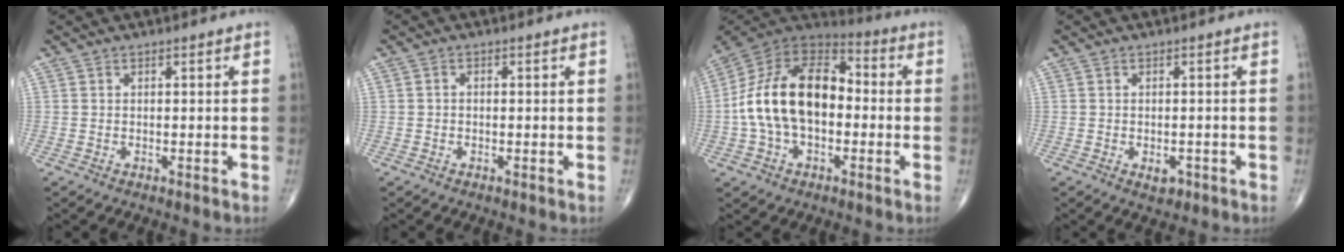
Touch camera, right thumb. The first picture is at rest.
{"total": 0.8, "force": [-0.2, 0.7, 0.5], "torque": [-0.005, 0.003, -0.006]}
{"total": 19.7, "force": [-1.1, 12.3, 15.4], "torque": [-0.271, 0.042, -0.028]}
{"total": 2.4, "force": [-1.0, 1.5, 1.6], "torque": [-0.015, 0.002, -0.010]}